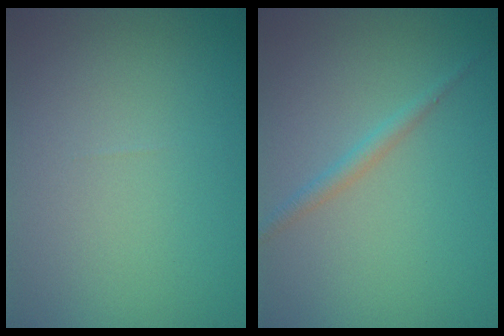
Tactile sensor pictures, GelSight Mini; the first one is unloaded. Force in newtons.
{"total": 1.3, "press": 1.3, "slide": 0.0}